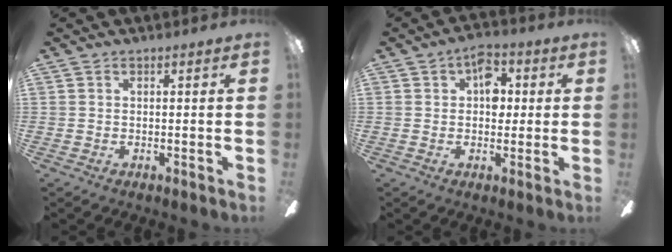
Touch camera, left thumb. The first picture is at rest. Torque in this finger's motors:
{"motor_torque": [0.71, 0.68, 1.12, -0.08, 0.02]}